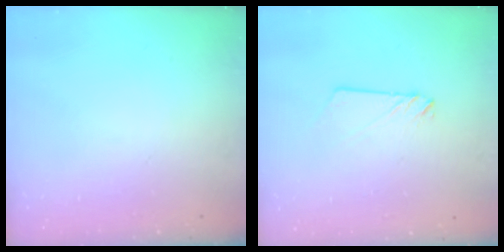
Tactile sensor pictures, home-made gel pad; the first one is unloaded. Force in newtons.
{"total": 2.3, "press": 2.3, "slide": 0.2}